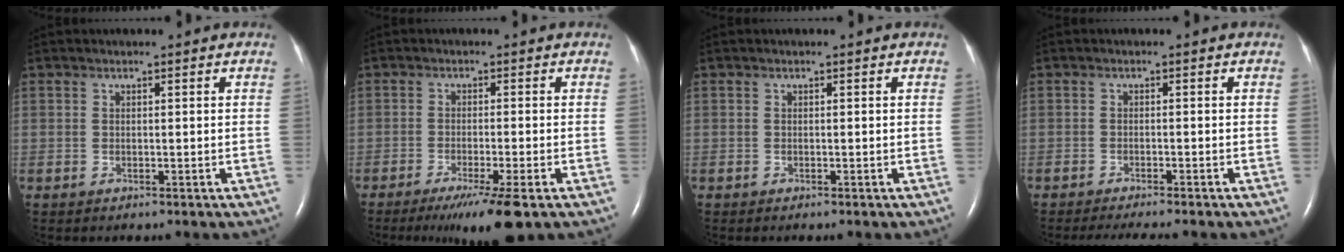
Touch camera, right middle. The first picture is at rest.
{"total": 7.3, "force": [-4.8, -0.5, 5.5], "torque": [-0.087, -0.021, -0.077]}
{"total": 0.0}
{"total": 5.4, "force": [-4.8, 0.3, 2.6], "torque": [-0.032, -0.011, -0.070]}